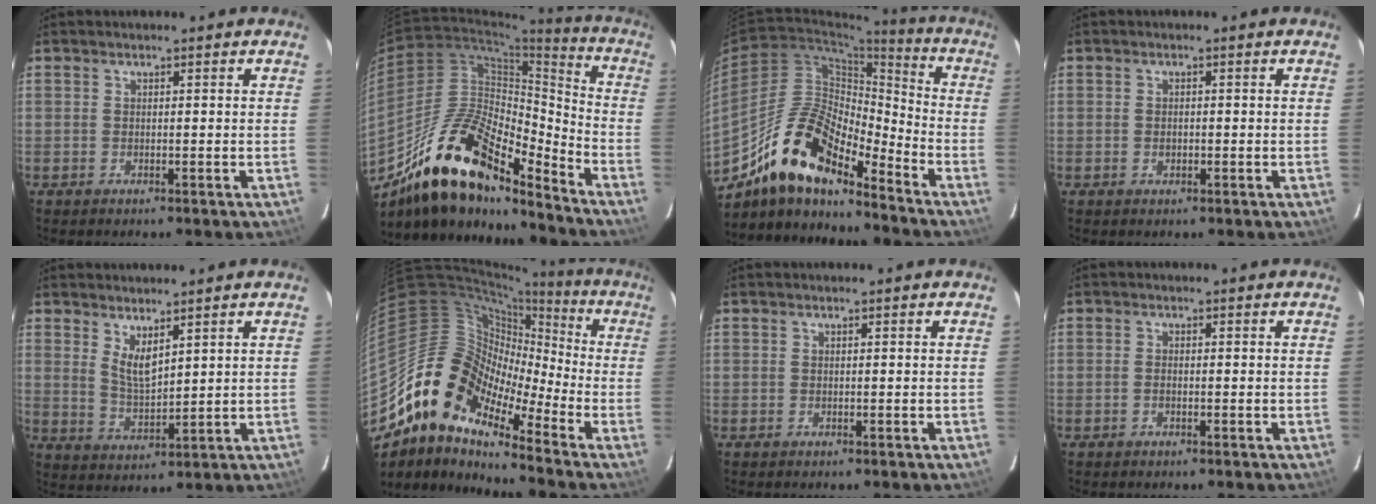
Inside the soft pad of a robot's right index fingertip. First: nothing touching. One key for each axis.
{"total": 22.0, "fx": -17.0, "fy": 7.3, "fz": 11.9, "tx": -0.209, "ty": 0.007, "tz": -0.306}
{"total": 17.0, "fx": -13.0, "fy": 5.4, "fz": 9.6, "tx": -0.174, "ty": 0.006, "tz": -0.251}
{"total": 1.3, "fx": -0.3, "fy": 1.0, "fz": 0.8, "tx": -0.015, "ty": 0.003, "tz": -0.006}
{"total": 5.2, "fx": 3.4, "fy": 1.7, "fz": 3.6, "tx": -0.065, "ty": -0.012, "tz": 0.066}
{"total": 13.4, "fx": -9.3, "fy": 6.2, "fz": 7.4, "tx": -0.106, "ty": 0.012, "tz": -0.200}
{"total": 0.0}
{"total": 0.9, "fx": -0.4, "fy": 0.5, "fz": 0.6, "tx": -0.014, "ty": 0.002, "tz": -0.008}